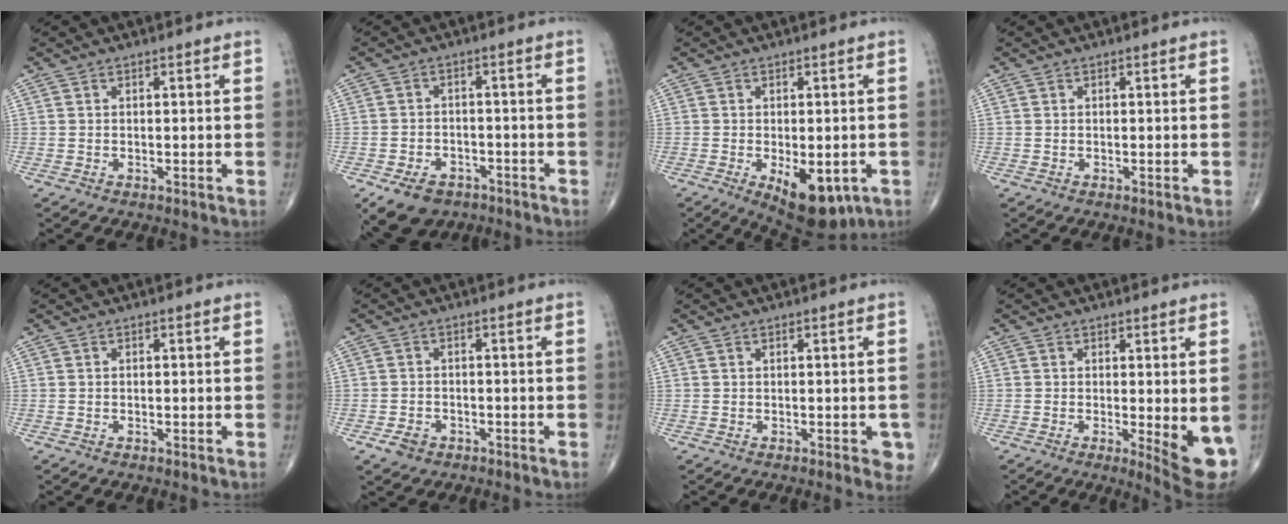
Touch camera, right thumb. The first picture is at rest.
{"total": 9.5, "force": [-6.0, 6.3, 4.0], "torque": [-0.064, 0.029, -0.087]}
{"total": 11.3, "force": [-3.9, 5.6, 9.0], "torque": [-0.111, -0.009, -0.043]}
{"total": 0.0}
{"total": 0.0}
{"total": 3.0, "force": [-1.6, 2.2, 1.1], "torque": [-0.016, 0.008, -0.024]}
{"total": 2.8, "force": [-0.6, 1.4, 2.4], "torque": [-0.004, 0.000, -0.007]}
{"total": 7.4, "force": [-1.0, 1.9, 7.1], "torque": [-0.091, -0.019, -0.011]}